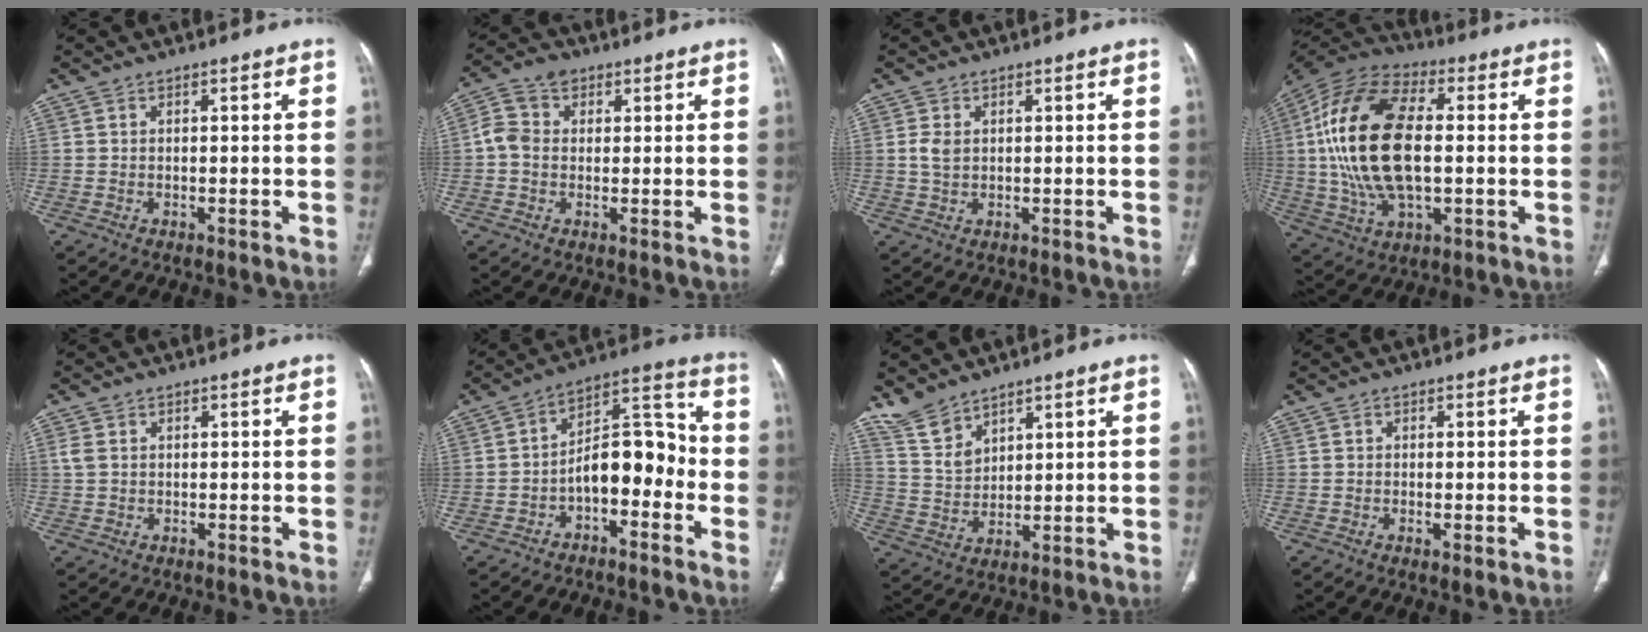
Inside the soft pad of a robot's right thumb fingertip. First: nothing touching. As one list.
[{"total": 6.0, "force": [0.6, 5.1, 3.1], "torque": [-0.059, 0.019, 0.004]}, {"total": 2.5, "force": [0.5, 1.8, 1.8], "torque": [-0.036, 0.001, 0.013]}, {"total": 23.4, "force": [1.0, 12.1, 19.9], "torque": [-0.405, 0.010, 0.016]}, {"total": 1.8, "force": [0.2, 1.5, 1.0], "torque": [-0.025, 0.005, 0.006]}, {"total": 11.6, "force": [-3.6, 6.3, 9.0], "torque": [-0.106, 0.064, -0.067]}, {"total": 6.5, "force": [5.6, 2.7, 1.9], "torque": [-0.031, -0.027, 0.127]}, {"total": 1.2, "force": [-0.4, 0.2, 1.1], "torque": [-0.021, -0.003, -0.008]}]